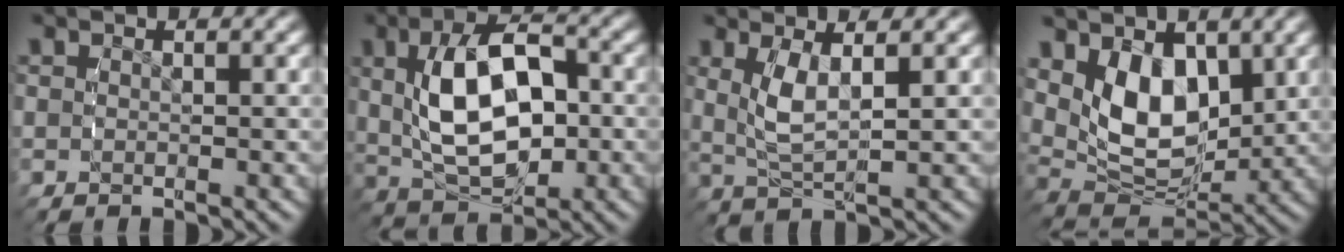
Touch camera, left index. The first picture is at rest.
{"total": 9.2, "force": [-0.2, 5.7, 7.2], "torque": [-0.140, -0.004, 0.001]}
{"total": 3.6, "force": [0.8, 2.0, 2.9], "torque": [-0.092, -0.014, 0.021]}
{"total": 9.1, "force": [1.4, 6.7, 5.9], "torque": [-0.130, -0.020, 0.030]}